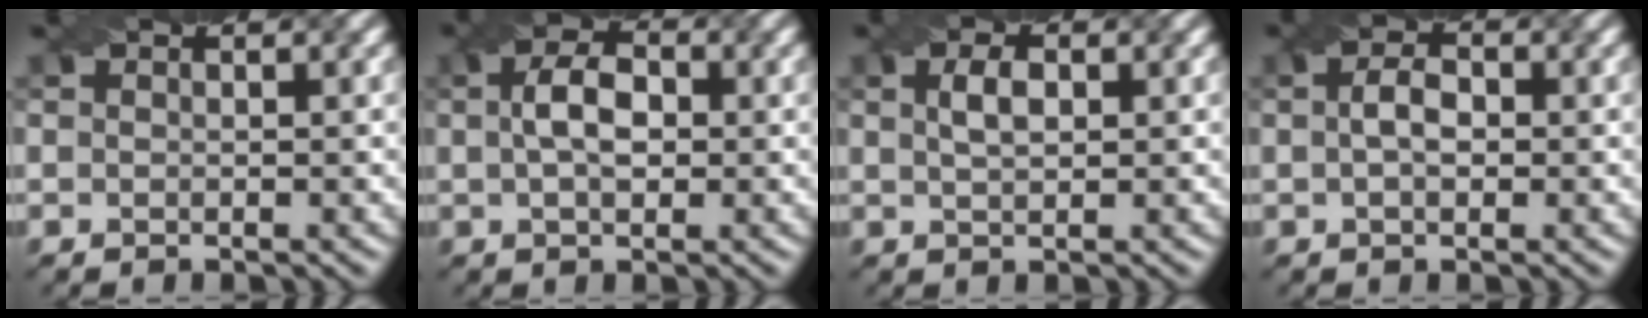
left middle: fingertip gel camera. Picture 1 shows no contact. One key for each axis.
{"total": 3.9, "fx": 0.3, "fy": 2.3, "fz": 3.1, "tx": -0.059, "ty": 0.007, "tz": 0.001}
{"total": 2.1, "fx": 0.5, "fy": 1.1, "fz": 1.7, "tx": -0.036, "ty": 0.003, "tz": 0.012}
{"total": 2.4, "fx": 0.0, "fy": 1.5, "fz": 2.0, "tx": -0.037, "ty": 0.005, "tz": -0.003}